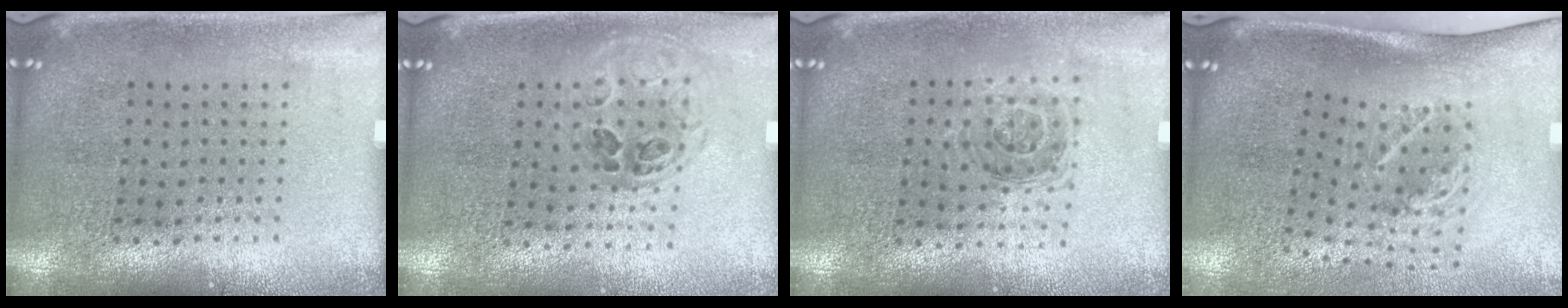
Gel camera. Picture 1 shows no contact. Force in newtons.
{"total": 1.0, "press": 0.9, "slide": 0.3}
{"total": 1.1, "press": 1.0, "slide": 0.4}
{"total": 2.0, "press": 1.3, "slide": 1.5}